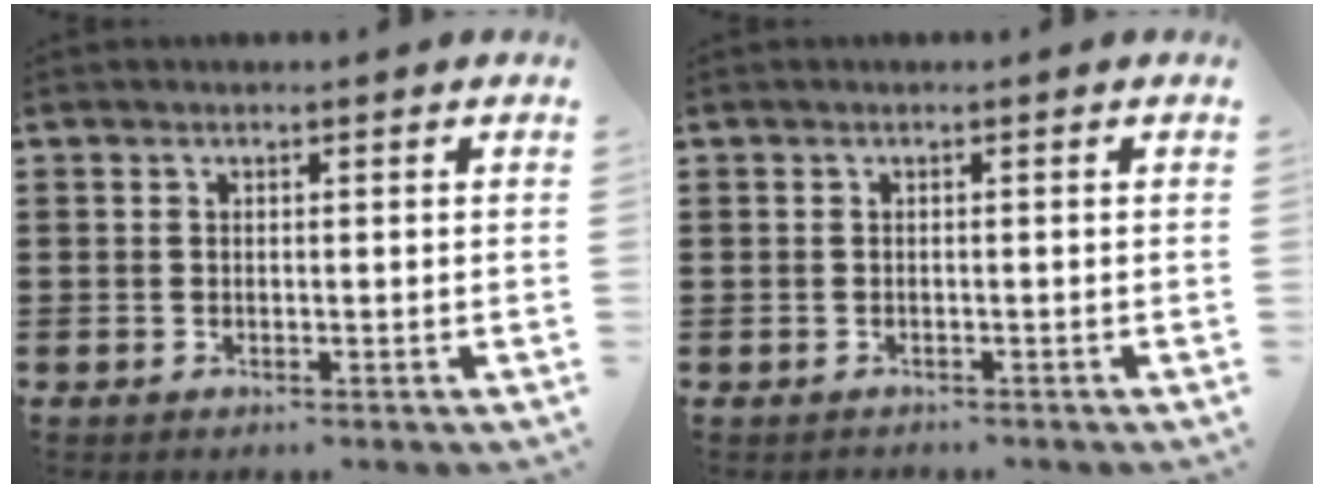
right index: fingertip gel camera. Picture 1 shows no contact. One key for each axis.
{"total": 0.7, "fx": -0.5, "fy": 0.4, "fz": -0.1, "tx": 0.001, "ty": 0.005, "tz": -0.013}